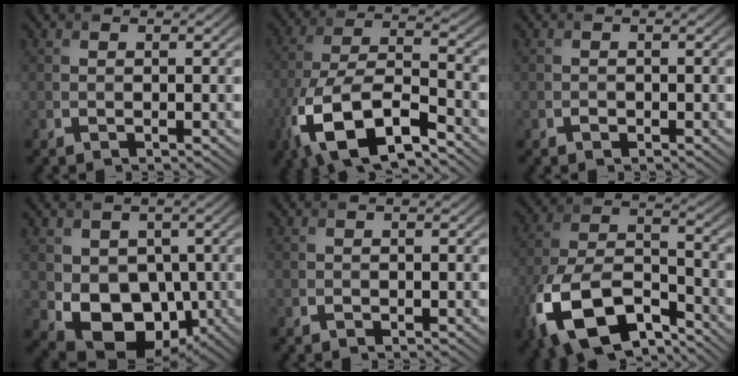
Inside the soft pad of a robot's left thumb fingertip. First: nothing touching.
{"total": 13.9, "force": [-7.7, 5.5, 10.2], "torque": [-0.217, -0.018, -0.157]}
{"total": 0.6, "force": [-0.4, 0.5, 0.2], "torque": [-0.003, -0.003, -0.007]}
{"total": 9.1, "force": [-1.0, 6.9, 5.8], "torque": [-0.111, -0.028, -0.018]}
{"total": 0.0}
{"total": 15.8, "force": [-9.1, 7.8, 10.3], "torque": [-0.239, -0.034, -0.181]}